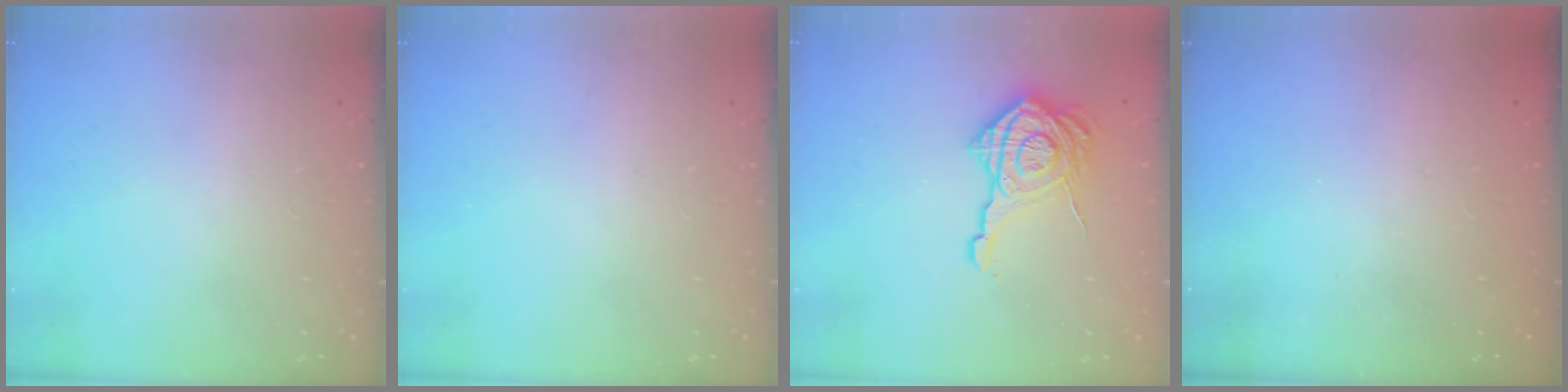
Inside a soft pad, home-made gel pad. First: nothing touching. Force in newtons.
{"total": 0.0}
{"total": 17.6, "press": 17.5, "slide": 1.1}
{"total": 2.3, "press": 2.2, "slide": 0.8}